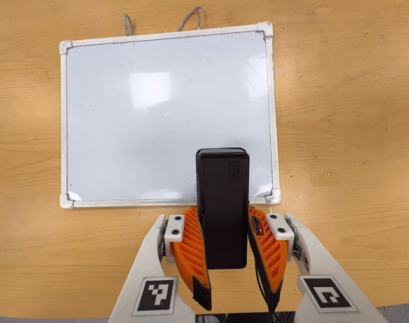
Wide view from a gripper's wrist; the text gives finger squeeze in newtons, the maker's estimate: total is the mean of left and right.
{"total": 6.5, "left": 5.6, "right": 7.5}